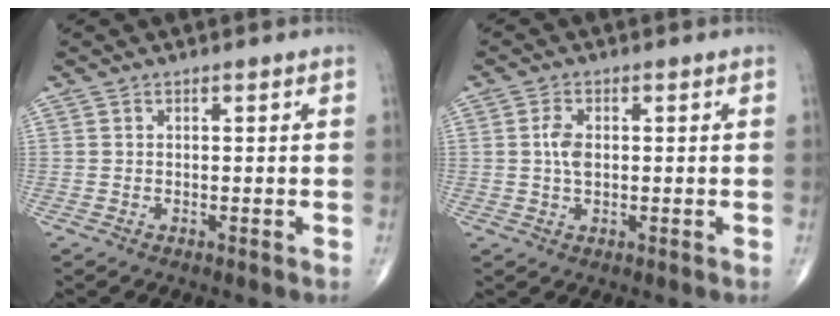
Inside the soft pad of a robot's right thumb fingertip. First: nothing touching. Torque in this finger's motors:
{"motor_torque": [0.69, 0.62, 0.33, -0.12, 0.06]}